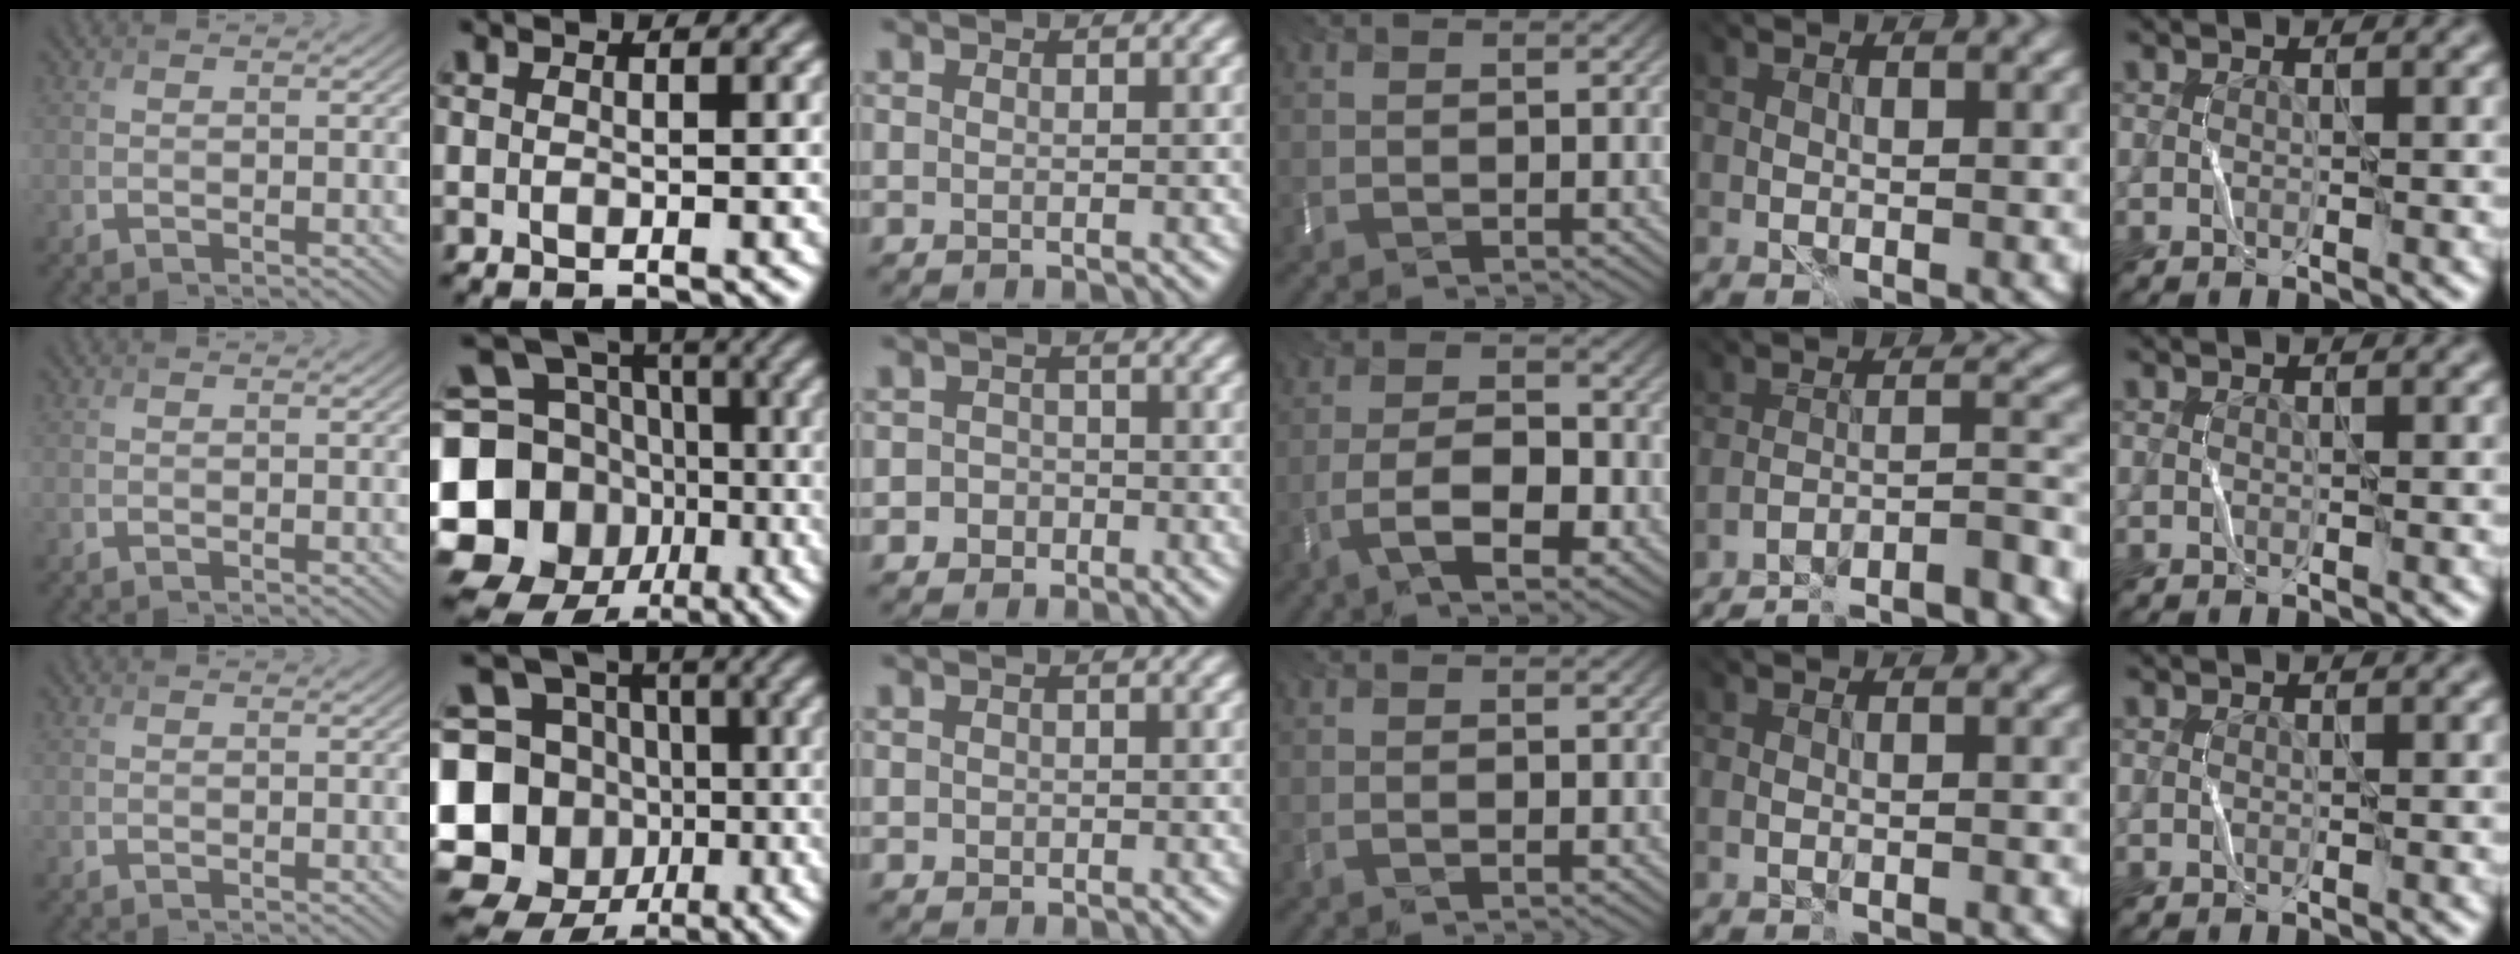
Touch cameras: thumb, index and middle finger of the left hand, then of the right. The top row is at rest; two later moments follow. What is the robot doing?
{"motion": "fold", "object": "bubble wrap"}